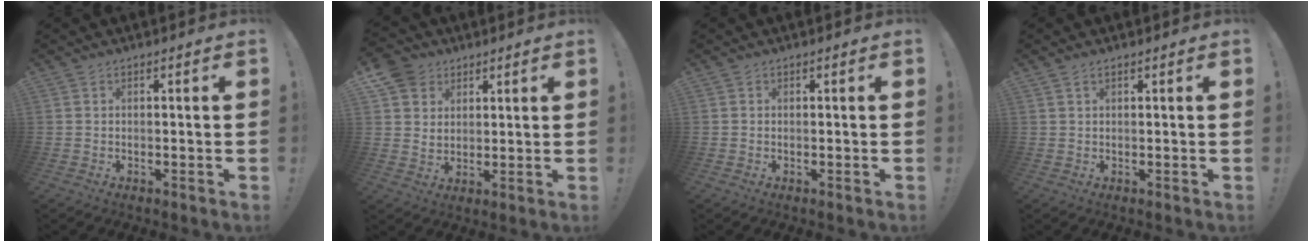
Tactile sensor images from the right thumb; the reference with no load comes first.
{"total": 7.6, "force": [4.3, 6.0, 1.5], "torque": [-0.023, -0.029, 0.085]}
{"total": 0.0}
{"total": 1.2, "force": [0.8, 0.5, 0.8], "torque": [-0.017, -0.001, 0.015]}